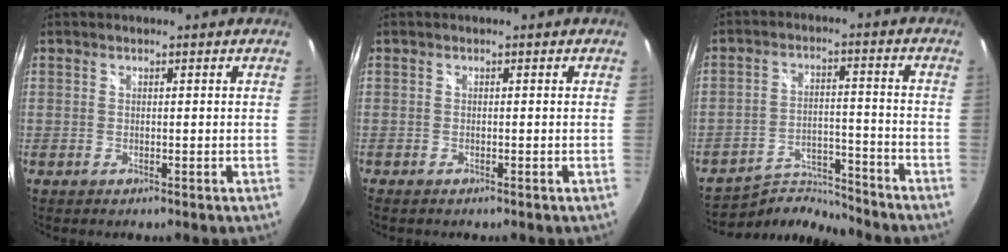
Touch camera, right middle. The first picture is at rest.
{"total": 0.7, "force": [-0.6, 0.3, 0.2], "torque": [-0.006, -0.004, -0.013]}
{"total": 6.9, "force": [-6.9, 0.6, -0.1], "torque": [-0.012, 0.015, -0.117]}